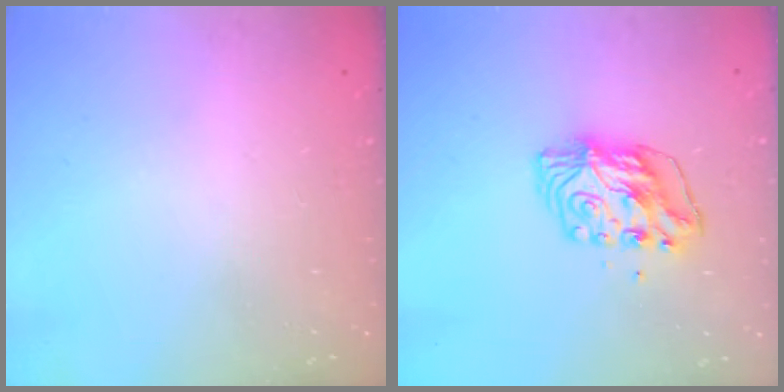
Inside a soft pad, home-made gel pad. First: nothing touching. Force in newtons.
{"total": 7.0, "press": 7.0, "slide": 0.6}